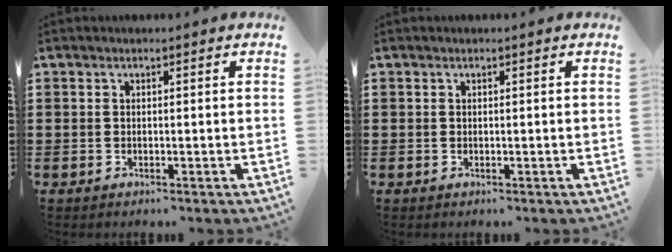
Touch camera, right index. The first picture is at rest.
{"total": 0.0}